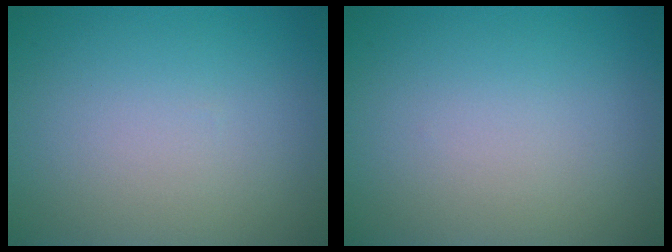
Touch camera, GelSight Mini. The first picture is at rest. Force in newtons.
{"total": 0.0}